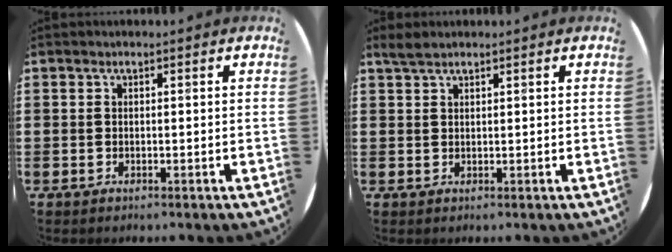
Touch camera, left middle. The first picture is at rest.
{"total": 1.7, "force": [1.5, 0.3, 0.7], "torque": [-0.015, 0.004, 0.027]}